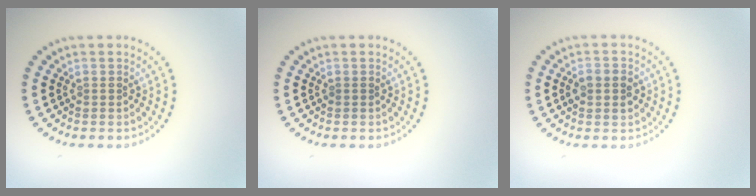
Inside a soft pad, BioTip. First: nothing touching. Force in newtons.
{"total": 0.0}
{"total": 2.8, "press": 2.8, "slide": 0.1}